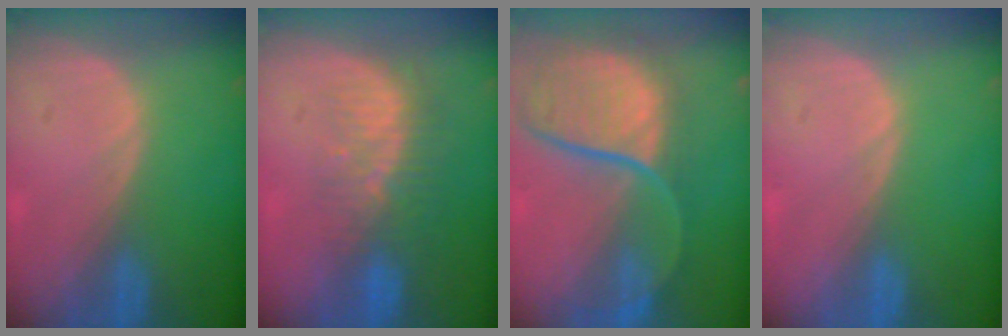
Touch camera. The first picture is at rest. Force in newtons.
{"total": 8.1, "press": 7.0, "slide": 4.0}
{"total": 12.2, "press": 9.9, "slide": 7.1}
{"total": 0.0}